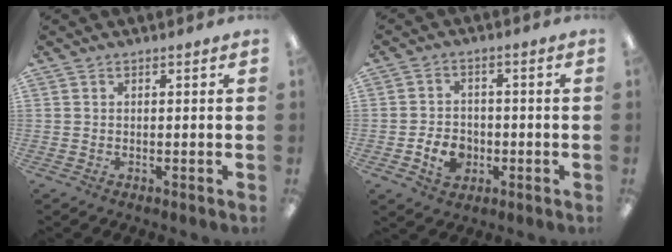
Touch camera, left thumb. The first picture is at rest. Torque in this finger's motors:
{"motor_torque": [-0.60, 0.77, -0.10, 0.15, 0.07]}